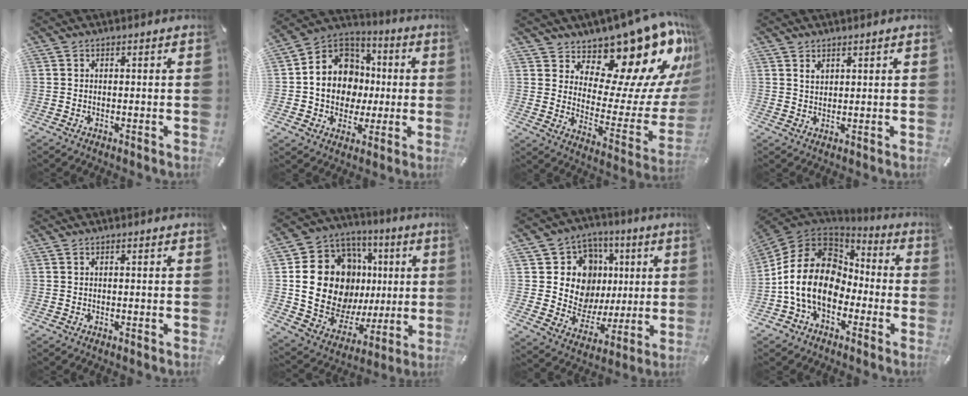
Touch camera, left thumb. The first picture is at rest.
{"total": 14.1, "force": [-0.7, 12.9, 5.8], "torque": [-0.114, 0.007, -0.006]}
{"total": 19.0, "force": [14.6, 7.7, 9.4], "torque": [-0.126, -0.130, 0.240]}
{"total": 2.0, "force": [1.4, 1.3, 0.7], "torque": [-0.008, -0.004, 0.024]}
{"total": 0.0}
{"total": 21.2, "force": [4.0, 16.6, 12.6], "torque": [-0.235, -0.033, 0.092]}
{"total": 15.4, "force": [3.3, 13.9, 5.6], "torque": [-0.076, -0.030, 0.083]}
{"total": 17.9, "force": [-3.4, 13.4, 11.3], "torque": [-0.254, 0.021, -0.062]}